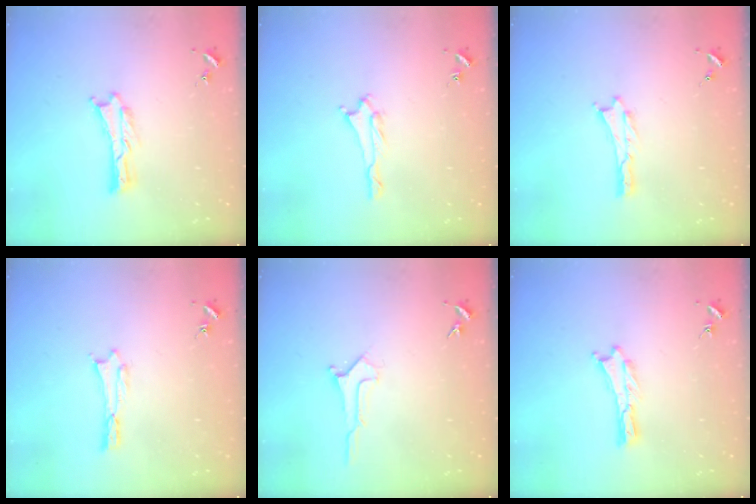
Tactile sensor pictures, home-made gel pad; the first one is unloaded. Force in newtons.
{"total": 1.6, "press": 1.6, "slide": 0.1}
{"total": 0.0}
{"total": 0.0}
{"total": 1.0, "press": 1.0, "slide": 0.0}
{"total": 0.0}